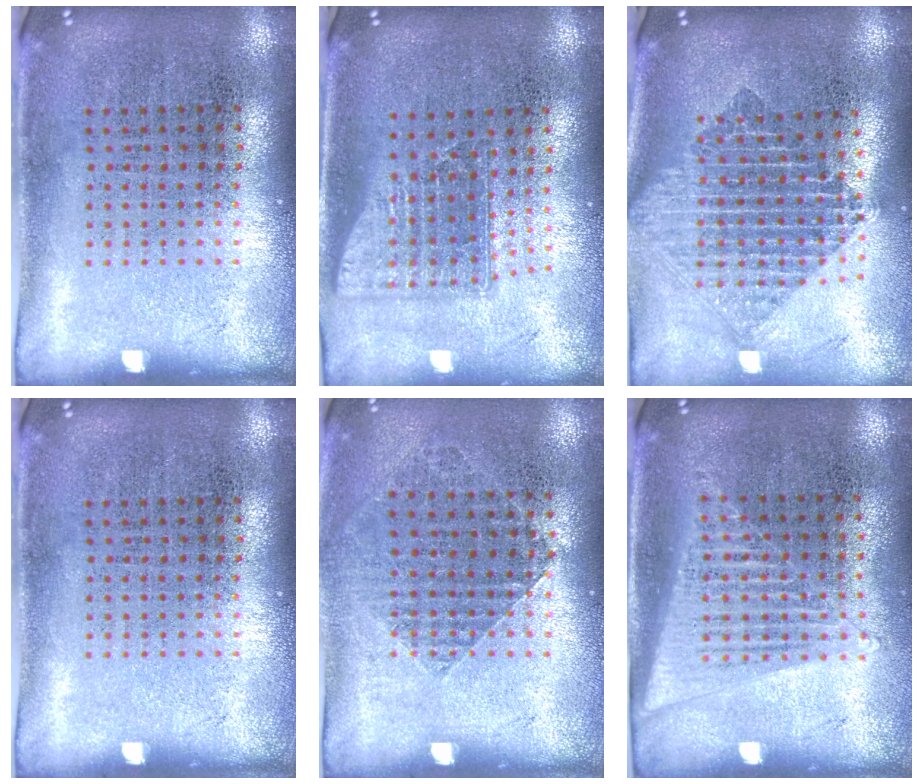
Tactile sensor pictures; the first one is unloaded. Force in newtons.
{"total": 1.5, "press": 1.2, "slide": 1.0}
{"total": 2.2, "press": 1.7, "slide": 1.4}
{"total": 0.0}
{"total": 0.9, "press": 0.9, "slide": 0.2}
{"total": 1.5, "press": 1.4, "slide": 0.5}